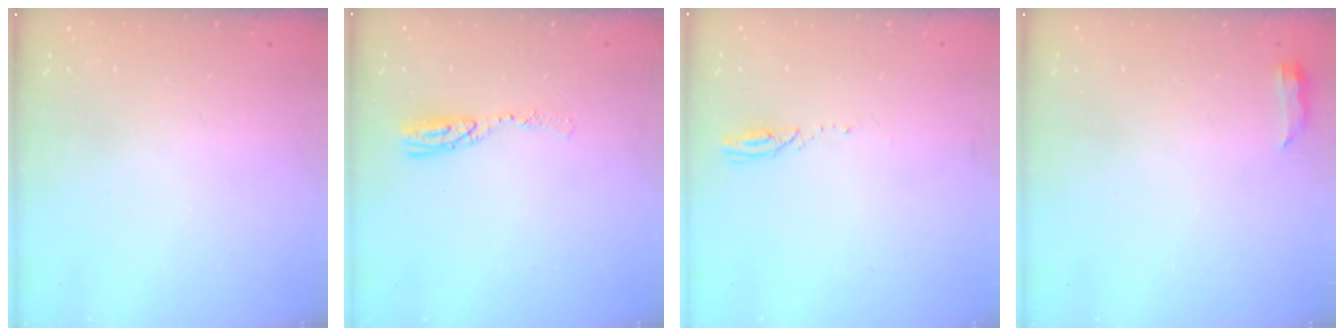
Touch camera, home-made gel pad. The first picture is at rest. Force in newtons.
{"total": 8.1, "press": 8.1, "slide": 0.6}
{"total": 2.4, "press": 2.4, "slide": 0.3}
{"total": 4.0, "press": 3.7, "slide": 1.3}